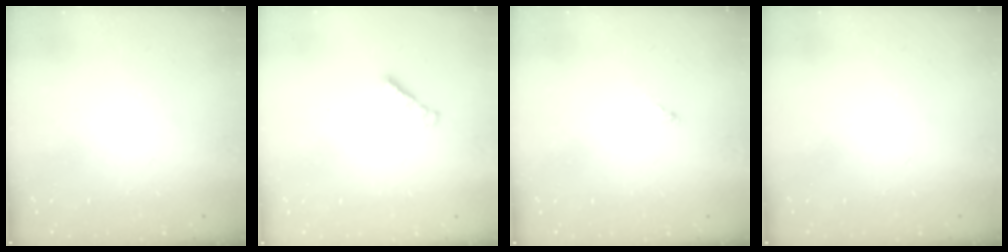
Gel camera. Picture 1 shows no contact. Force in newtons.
{"total": 1.9, "press": 1.9, "slide": 0.5}
{"total": 0.0}
{"total": 0.0}